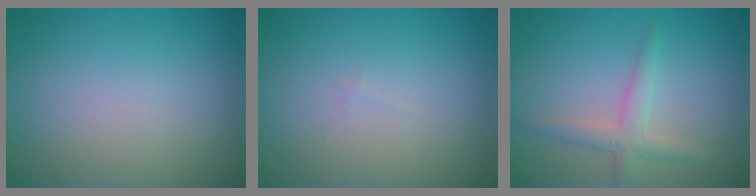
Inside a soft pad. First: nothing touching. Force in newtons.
{"total": 0.0}
{"total": 2.4, "press": 2.4, "slide": 0.1}